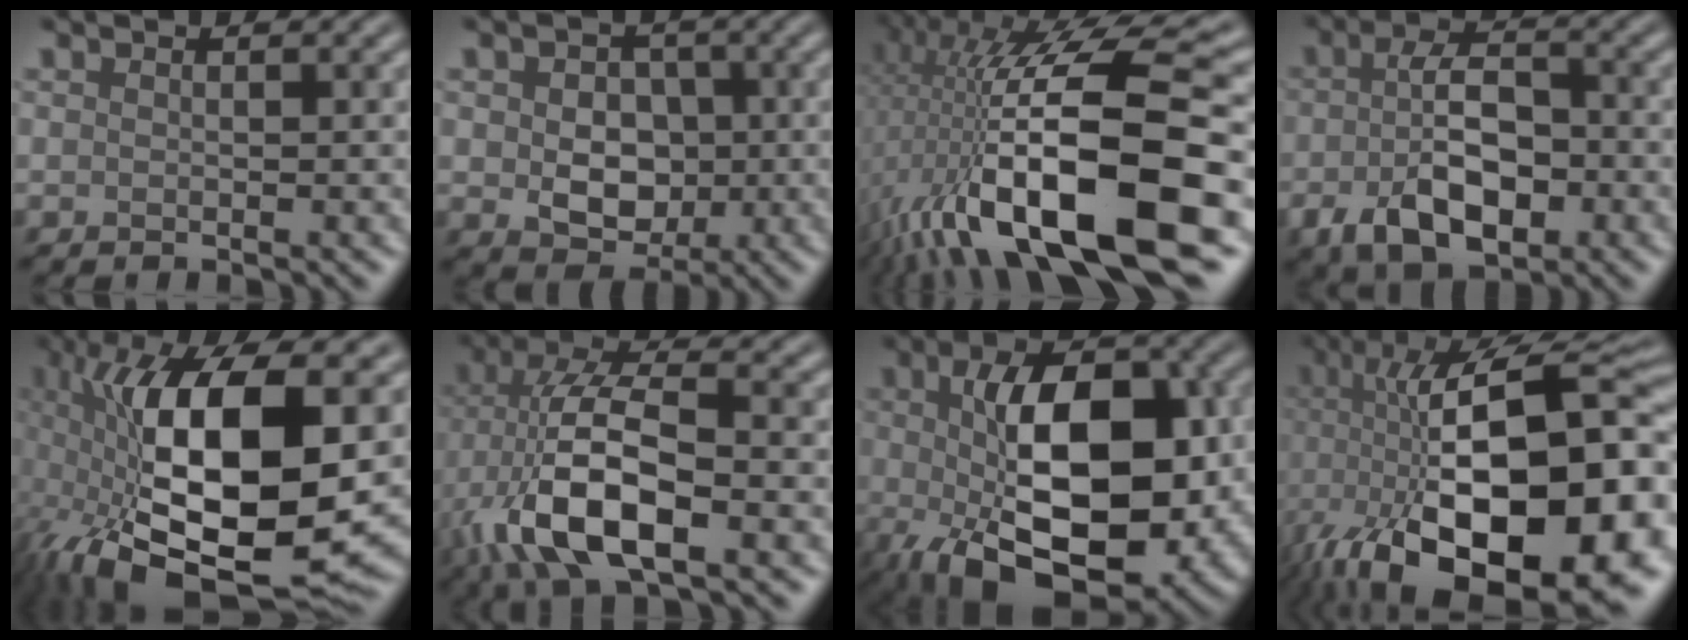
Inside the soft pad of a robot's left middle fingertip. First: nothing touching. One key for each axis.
{"total": 5.6, "fx": -0.2, "fy": 4.2, "fz": 3.6, "tx": -0.053, "ty": -0.003, "tz": -0.006}
{"total": 17.2, "fx": -3.1, "fy": 5.2, "fz": 16.0, "tx": -0.275, "ty": 0.020, "tz": -0.054}
{"total": 7.2, "fx": -2.4, "fy": 3.5, "fz": 5.8, "tx": -0.111, "ty": 0.002, "tz": -0.046}
{"total": 17.1, "fx": -0.2, "fy": 7.4, "fz": 15.4, "tx": -0.288, "ty": -0.007, "tz": -0.002}
{"total": 10.9, "fx": -3.2, "fy": 4.7, "fz": 9.2, "tx": -0.199, "ty": 0.001, "tz": -0.066}
{"total": 14.4, "fx": -1.4, "fy": 7.6, "fz": 12.2, "tx": -0.188, "ty": -0.011, "tz": -0.019}
{"total": 21.2, "fx": -4.9, "fy": 10.1, "fz": 18.0, "tx": -0.307, "ty": 0.006, "tz": -0.075}